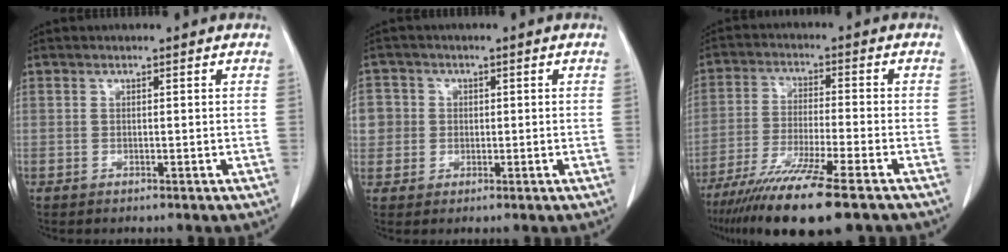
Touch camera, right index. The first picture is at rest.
{"total": 5.2, "force": [0.6, 5.1, 0.5], "torque": [-0.010, 0.016, 0.013]}
{"total": 14.1, "force": [-10.1, 0.1, 9.8], "torque": [-0.187, -0.043, -0.173]}